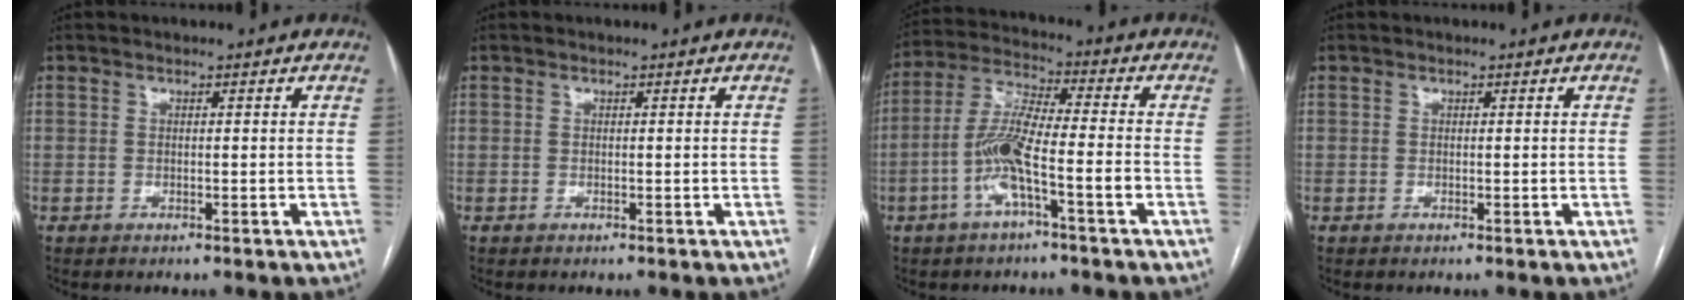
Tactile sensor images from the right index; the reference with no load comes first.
{"total": 0.0}
{"total": 9.6, "force": [-3.5, 0.8, 9.0], "torque": [-0.184, 0.015, -0.071]}
{"total": 0.0}